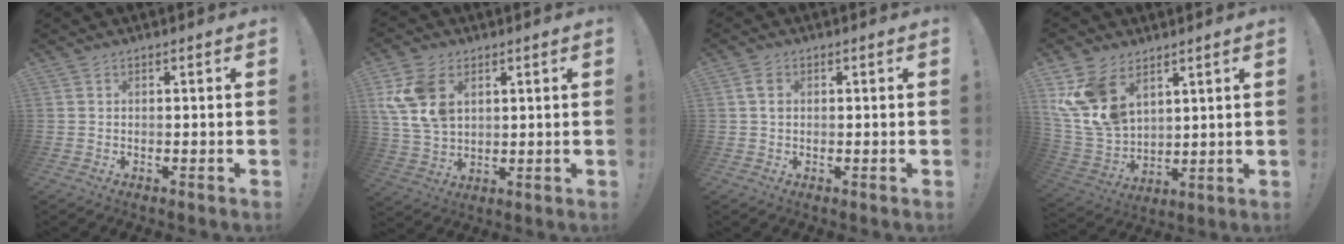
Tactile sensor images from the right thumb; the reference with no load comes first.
{"total": 12.7, "force": [4.8, 8.6, 8.0], "torque": [-0.163, -0.008, 0.093]}
{"total": 2.7, "force": [0.6, 1.9, 1.8], "torque": [-0.024, 0.001, 0.008]}
{"total": 14.5, "force": [7.6, 9.5, 7.9], "torque": [-0.164, -0.046, 0.151]}